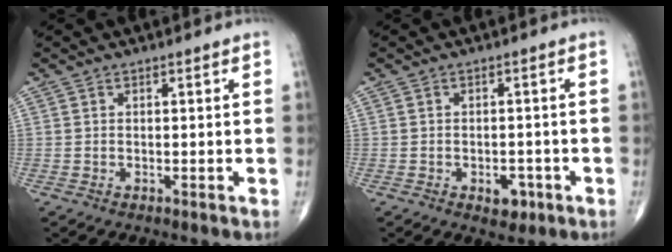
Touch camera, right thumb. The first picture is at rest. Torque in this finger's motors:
{"motor_torque": [0.63, 0.30, 0.16, -0.41, 0.04]}